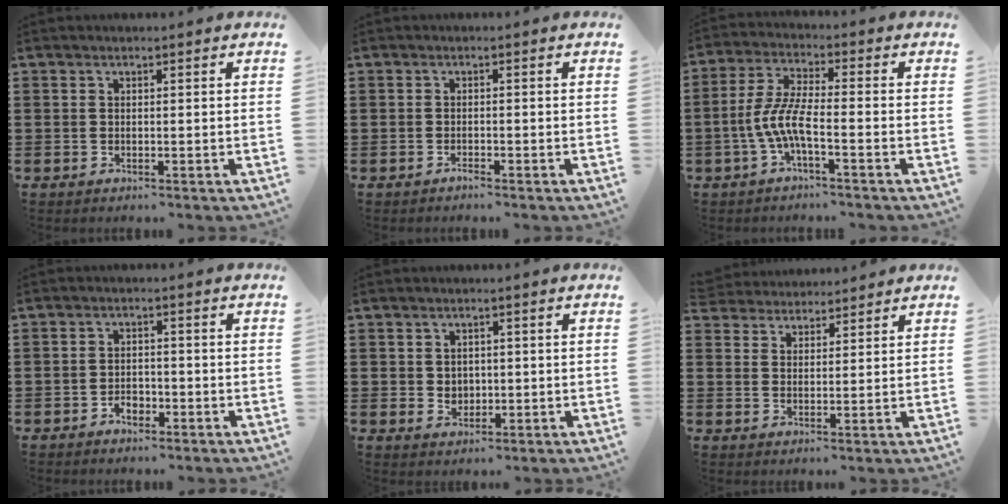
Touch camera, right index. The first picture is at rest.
{"total": 0.8, "force": [-0.8, 0.1, 0.2], "torque": [-0.006, -0.001, -0.016]}
{"total": 6.7, "force": [-2.7, 1.4, 5.9], "torque": [-0.144, -0.011, -0.060]}
{"total": 2.3, "force": [-1.6, 1.3, 1.1], "torque": [-0.024, 0.002, -0.032]}
{"total": 2.0, "force": [0.2, 1.9, 0.7], "torque": [-0.019, 0.010, 0.002]}
{"total": 3.5, "force": [3.4, 0.9, -0.4], "torque": [-0.006, -0.006, 0.065]}